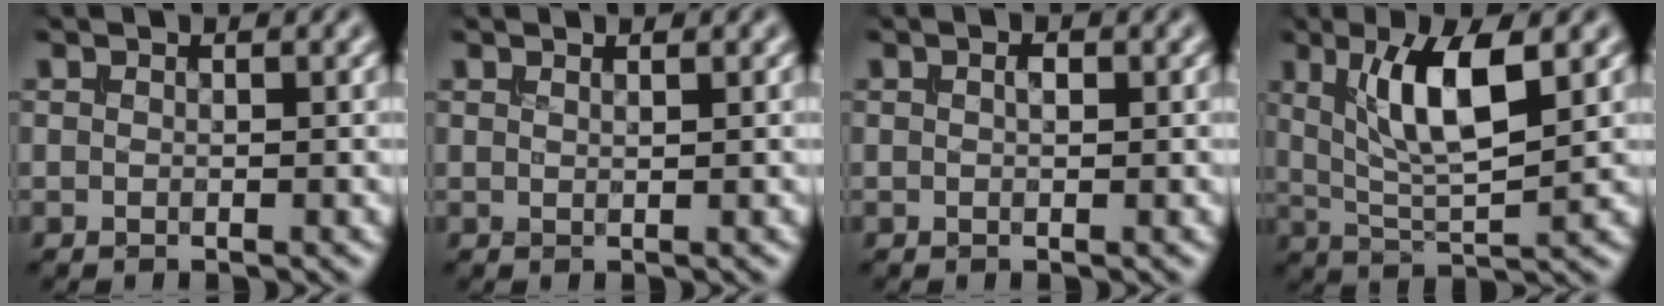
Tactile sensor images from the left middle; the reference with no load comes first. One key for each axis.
{"total": 0.7, "fx": 0.6, "fy": 0.2, "fz": 0.4, "tx": -0.001, "ty": 0.000, "tz": 0.006}
{"total": 0.7, "fx": 0.2, "fy": 0.3, "fz": 0.6, "tx": -0.011, "ty": 0.002, "tz": 0.003}
{"total": 7.1, "fx": 2.3, "fy": 1.9, "fz": 6.4, "tx": -0.113, "ty": -0.003, "tz": 0.044}